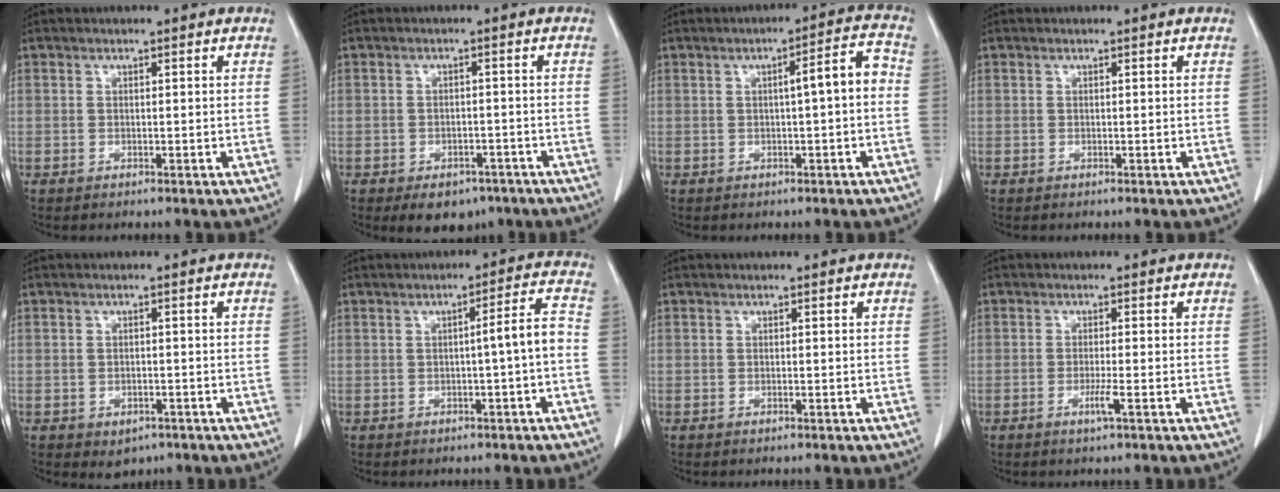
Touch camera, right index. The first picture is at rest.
{"total": 6.1, "force": [-4.2, 3.7, 2.4], "torque": [-0.023, 0.004, -0.051]}
{"total": 5.2, "force": [-0.3, 0.5, 5.1], "torque": [-0.069, 0.018, -0.005]}
{"total": 0.0}
{"total": 2.8, "force": [-1.5, 2.0, 1.3], "torque": [-0.010, 0.003, -0.006]}
{"total": 4.4, "force": [-1.1, -0.4, 4.3], "torque": [-0.058, 0.011, -0.016]}
{"total": 0.0}
{"total": 2.2, "force": [-1.0, -0.4, 1.9], "torque": [-0.038, -0.005, -0.021]}